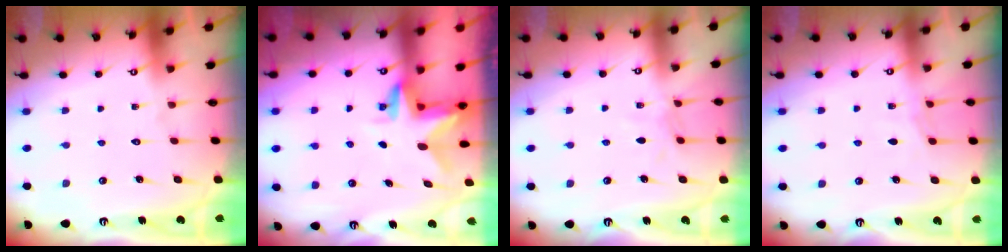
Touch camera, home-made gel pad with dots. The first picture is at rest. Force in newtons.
{"total": 3.0, "press": 3.0, "slide": 0.2}
{"total": 4.2, "press": 4.1, "slide": 0.6}
{"total": 3.5, "press": 3.5, "slide": 0.4}